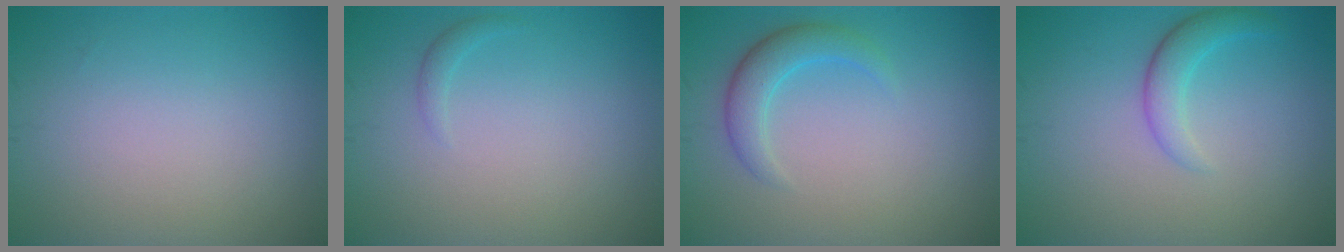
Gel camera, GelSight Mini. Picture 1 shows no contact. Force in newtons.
{"total": 0.7, "press": 0.7, "slide": 0.1}
{"total": 2.8, "press": 2.8, "slide": 0.0}
{"total": 2.4, "press": 2.4, "slide": 0.1}